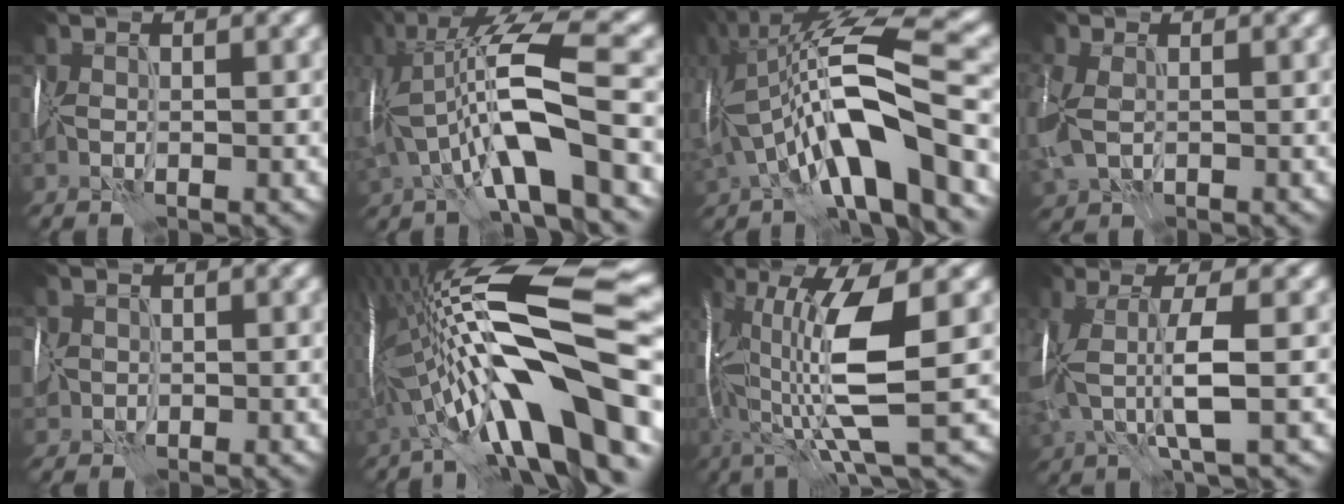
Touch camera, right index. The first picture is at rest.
{"total": 10.8, "force": [-2.1, 3.7, 9.9], "torque": [-0.187, 0.020, -0.046]}
{"total": 13.5, "force": [-3.6, 5.0, 12.1], "torque": [-0.216, 0.014, -0.061]}
{"total": 6.1, "force": [-0.6, 4.6, 4.1], "torque": [-0.117, -0.005, 0.002]}
{"total": 2.0, "force": [-0.6, 1.9, 0.4], "torque": [-0.017, 0.002, -0.011]}
{"total": 17.1, "force": [-2.2, 5.0, 16.2], "torque": [-0.267, 0.039, -0.045]}
{"total": 10.9, "force": [0.4, 3.1, 10.5], "torque": [-0.210, -0.001, 0.012]}
{"total": 5.0, "force": [-0.4, 1.5, 4.7], "torque": [-0.115, 0.000, -0.003]}